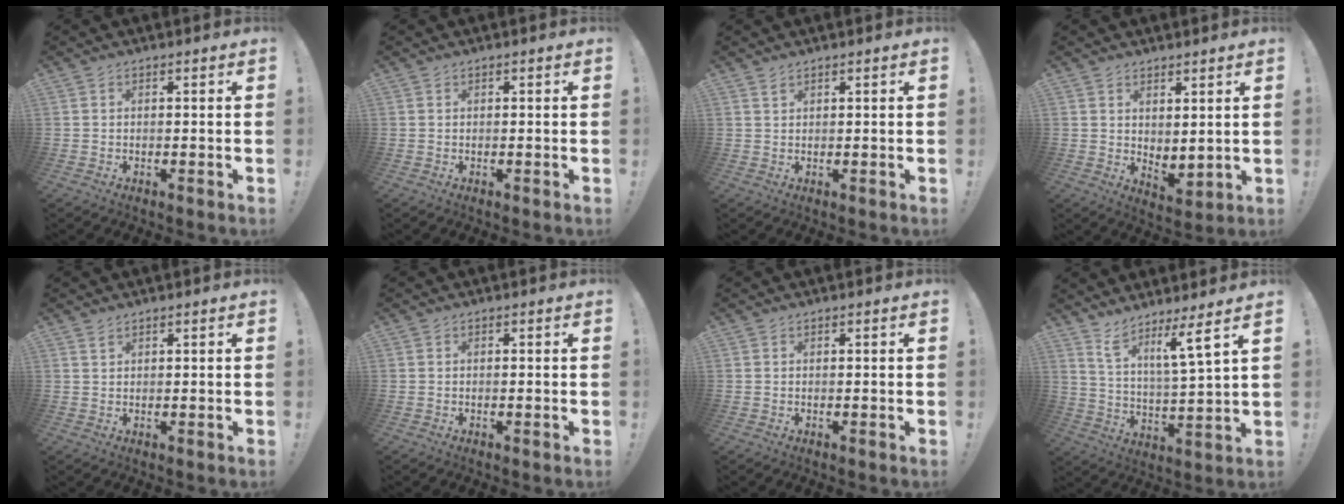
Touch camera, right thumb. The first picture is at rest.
{"total": 0.0}
{"total": 1.4, "force": [1.1, 0.5, 0.8], "torque": [-0.009, -0.002, 0.019]}
{"total": 4.3, "force": [3.0, 1.9, 2.3], "torque": [-0.022, -0.031, 0.058]}
{"total": 1.3, "force": [1.0, 0.4, 0.7], "torque": [-0.007, -0.003, 0.018]}
{"total": 0.0}
{"total": 0.0}
{"total": 10.1, "force": [7.4, -0.6, 6.8], "torque": [-0.121, -0.050, 0.113]}